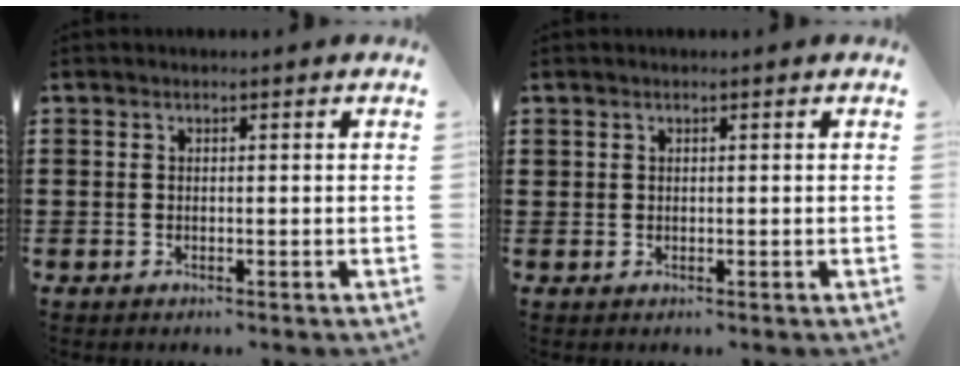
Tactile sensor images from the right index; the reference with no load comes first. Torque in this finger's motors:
{"motor_torque": [2.14, 0.00, 0.01, 0.01]}